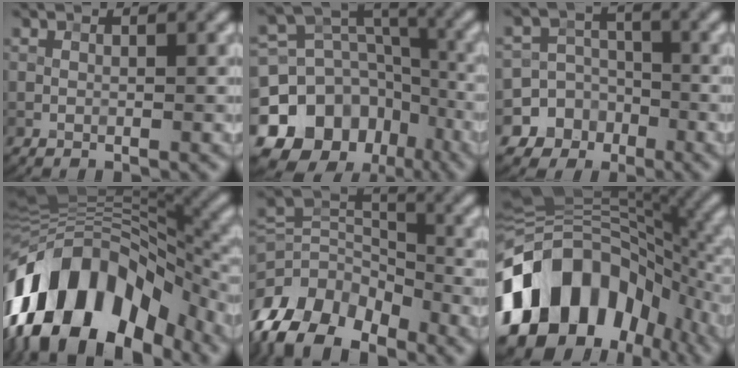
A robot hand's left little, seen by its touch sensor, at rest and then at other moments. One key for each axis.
{"total": 13.9, "fx": -7.3, "fy": 10.6, "fz": 5.2, "tx": -0.131, "ty": 0.008, "tz": -0.123}
{"total": 9.8, "fx": -4.6, "fy": 8.6, "fz": 0.5, "tx": -0.020, "ty": -0.008, "tz": -0.090}
{"total": 16.0, "fx": -6.9, "fy": 9.2, "fz": 11.1, "tx": -0.198, "ty": 0.037, "tz": -0.134}
{"total": 11.7, "fx": -7.2, "fy": 7.1, "fz": 5.9, "tx": -0.146, "ty": 0.004, "tz": -0.139}
{"total": 16.5, "fx": -5.6, "fy": 11.3, "fz": 10.6, "tx": -0.196, "ty": 0.004, "tz": -0.106}